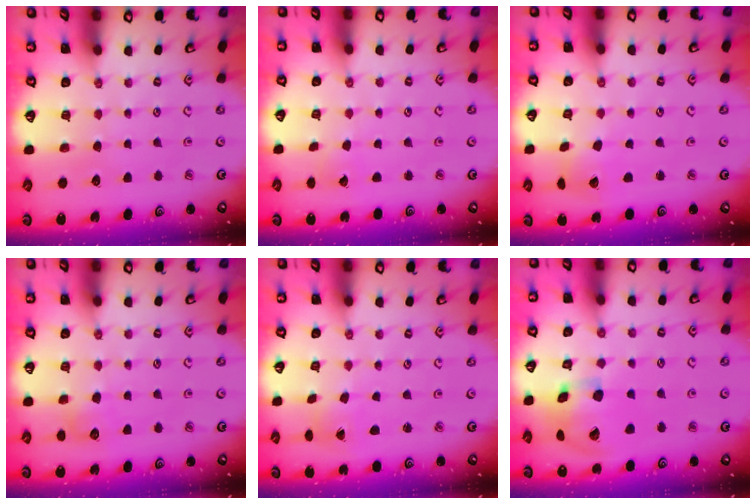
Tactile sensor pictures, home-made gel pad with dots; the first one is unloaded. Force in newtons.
{"total": 1.4, "press": 1.4, "slide": 0.0}
{"total": 4.7, "press": 4.7, "slide": 0.6}
{"total": 7.0, "press": 7.0, "slide": 0.7}
{"total": 0.5, "press": 0.5, "slide": 0.1}
{"total": 16.4, "press": 16.3, "slide": 2.4}